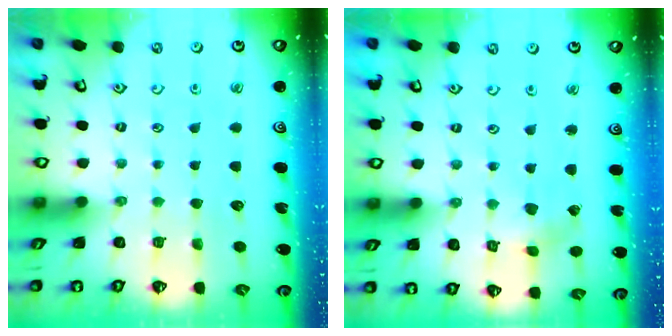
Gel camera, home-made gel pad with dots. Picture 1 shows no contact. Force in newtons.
{"total": 2.3, "press": 2.3, "slide": 0.3}